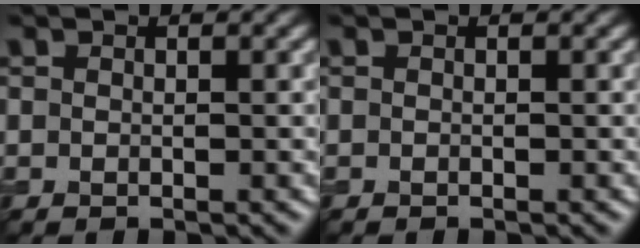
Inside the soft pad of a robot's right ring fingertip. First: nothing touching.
{"total": 0.0}